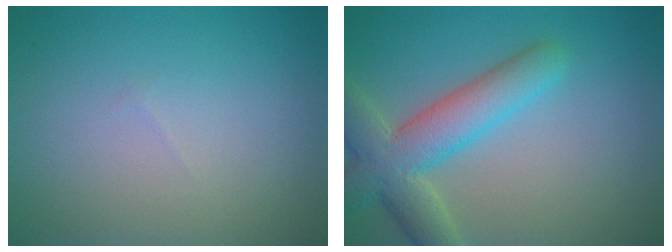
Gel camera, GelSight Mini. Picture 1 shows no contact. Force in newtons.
{"total": 6.3, "press": 6.3, "slide": 0.3}